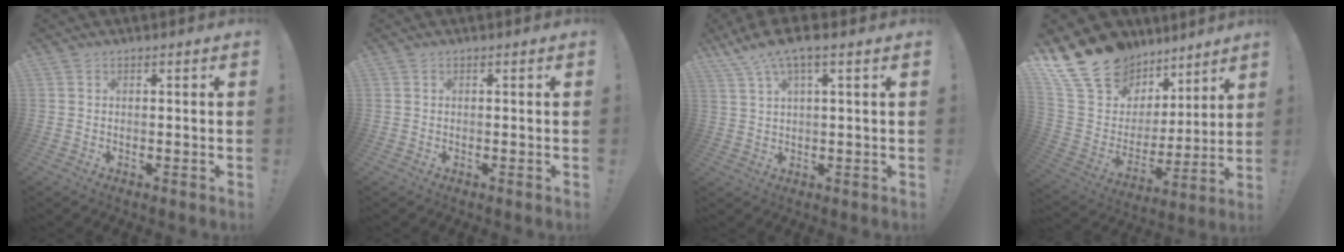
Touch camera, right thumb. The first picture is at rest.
{"total": 0.0}
{"total": 7.0, "force": [4.6, 1.1, 5.3], "torque": [-0.105, -0.017, 0.085]}
{"total": 17.7, "force": [13.3, 10.5, 5.2], "torque": [-0.093, -0.099, 0.266]}